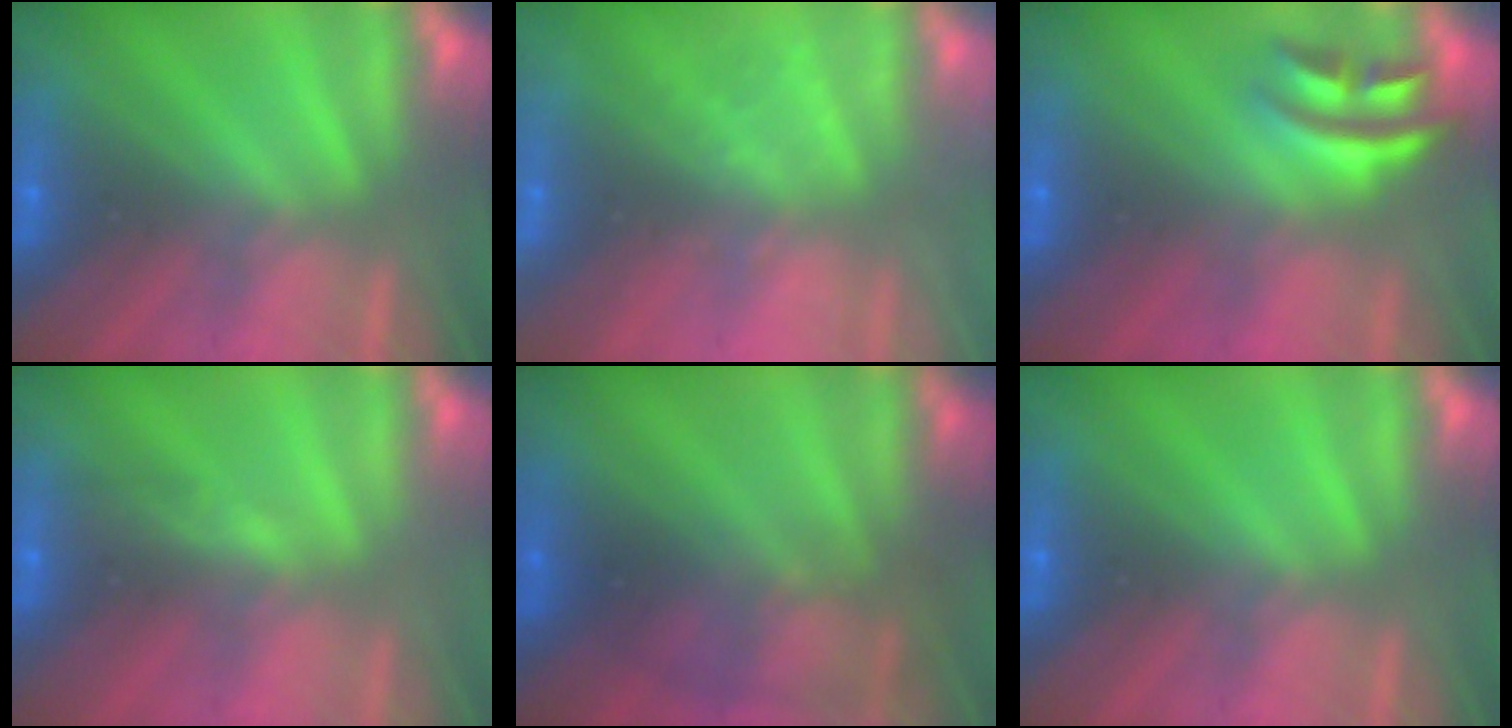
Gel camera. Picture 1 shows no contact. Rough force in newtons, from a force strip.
{"total": 2.3}
{"total": 2.7}
{"total": 2.6}
{"total": 2.1}
{"total": 0.0}